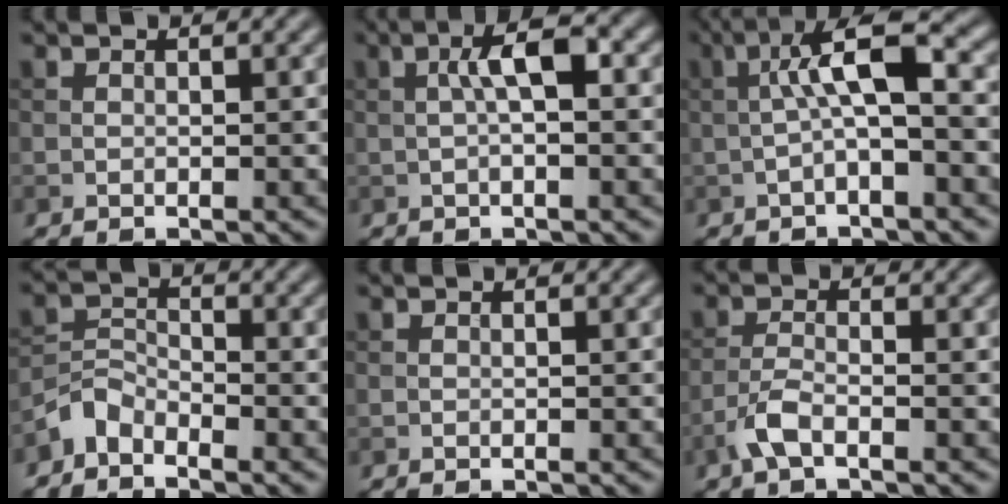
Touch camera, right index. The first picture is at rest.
{"total": 3.8, "force": [0.4, 0.9, 3.6], "torque": [-0.067, 0.012, 0.003]}
{"total": 6.1, "force": [0.0, 1.5, 5.9], "torque": [-0.106, 0.025, -0.010]}
{"total": 2.7, "force": [-2.4, 1.1, 0.7], "torque": [-0.015, 0.007, -0.058]}
{"total": 0.0}
{"total": 2.6, "force": [-1.6, 0.8, 1.9], "torque": [-0.048, 0.002, -0.039]}